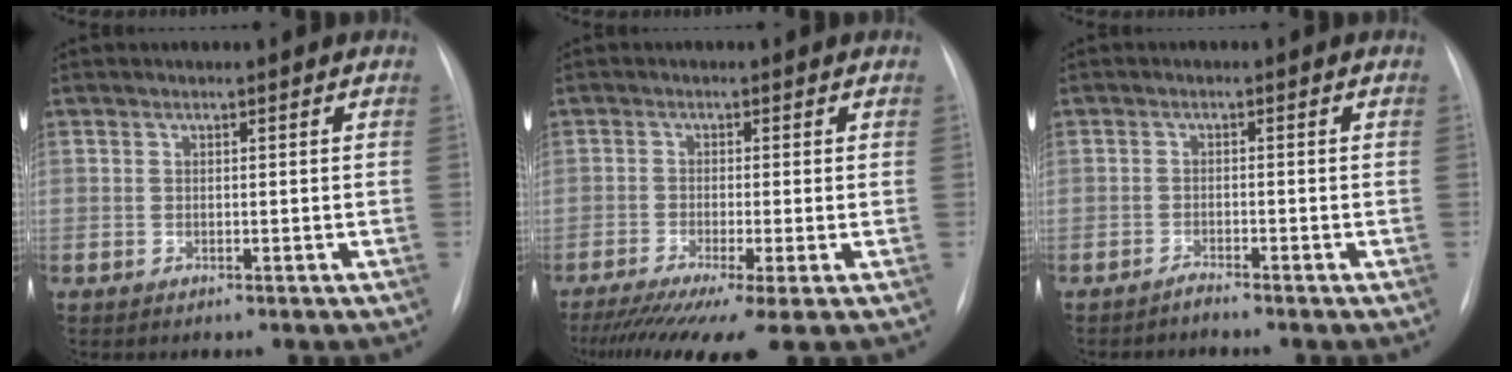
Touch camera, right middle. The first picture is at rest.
{"total": 11.4, "force": [-8.1, 0.3, 7.9], "torque": [-0.130, -0.030, -0.134]}
{"total": 1.1, "force": [-1.1, -0.3, 0.0], "torque": [0.001, -0.005, -0.017]}